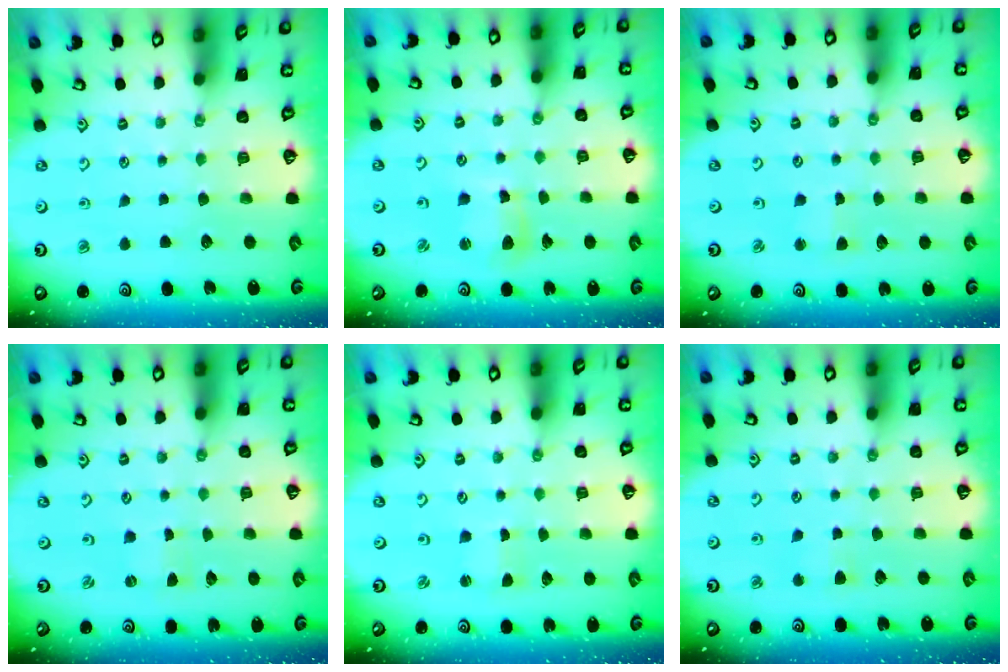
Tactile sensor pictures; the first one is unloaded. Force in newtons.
{"total": 6.9, "press": 6.8, "slide": 1.1}
{"total": 2.6, "press": 2.6, "slide": 0.3}
{"total": 0.0}
{"total": 1.1, "press": 1.1, "slide": 0.0}
{"total": 2.7, "press": 2.7, "slide": 0.4}